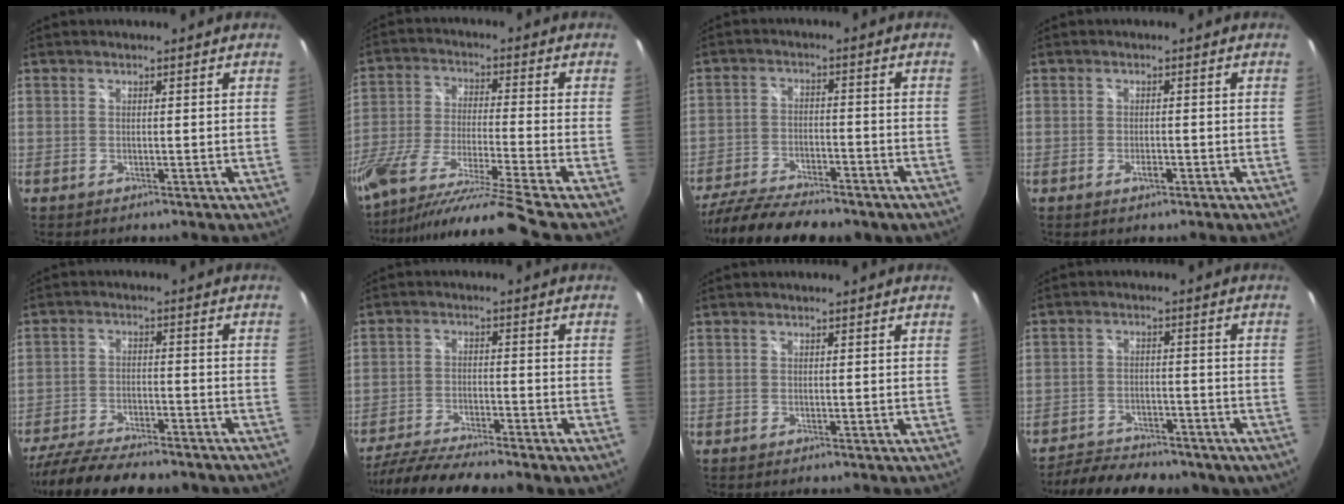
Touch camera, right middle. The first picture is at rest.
{"total": 19.4, "force": [-15.9, -2.4, 10.8], "torque": [-0.191, -0.063, -0.277]}
{"total": 17.8, "force": [-14.3, 5.3, 9.2], "torque": [-0.188, -0.039, -0.221]}
{"total": 1.6, "force": [-0.9, 0.8, 1.0], "torque": [-0.019, -0.001, -0.017]}
{"total": 18.4, "force": [-15.4, 4.2, 9.2], "torque": [-0.184, -0.041, -0.238]}
{"total": 12.8, "force": [-11.0, 0.7, 6.5], "torque": [-0.135, -0.024, -0.183]}
{"total": 0.0}
{"total": 14.3, "force": [-11.2, 5.7, 6.7], "torque": [-0.147, -0.018, -0.157]}